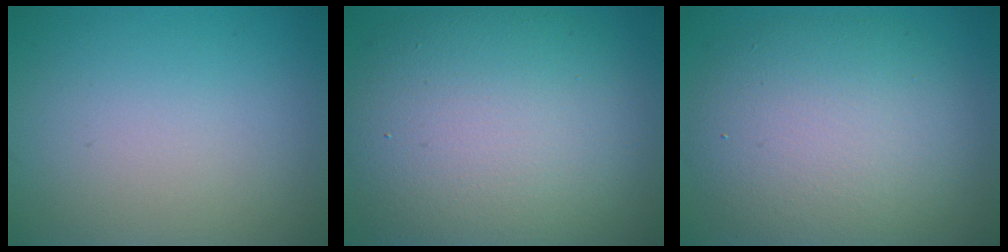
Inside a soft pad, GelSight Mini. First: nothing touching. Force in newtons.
{"total": 12.6, "press": 12.5, "slide": 0.9}
{"total": 10.5, "press": 10.5, "slide": 0.1}